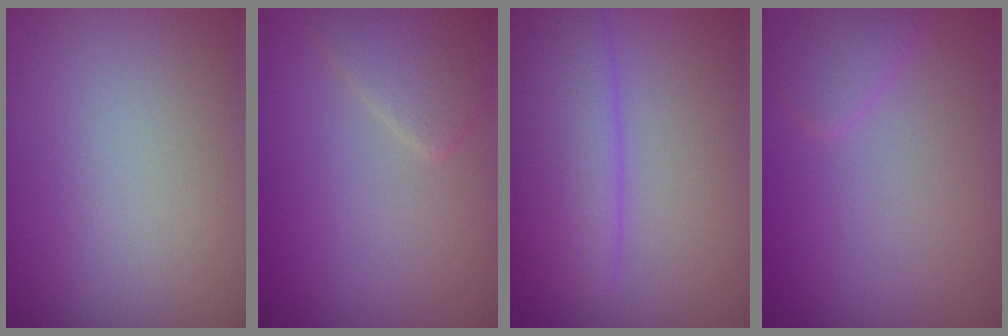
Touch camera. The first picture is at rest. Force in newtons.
{"total": 2.2, "press": 2.2, "slide": 0.1}
{"total": 4.4, "press": 4.4, "slide": 0.2}
{"total": 1.4, "press": 1.4, "slide": 0.1}